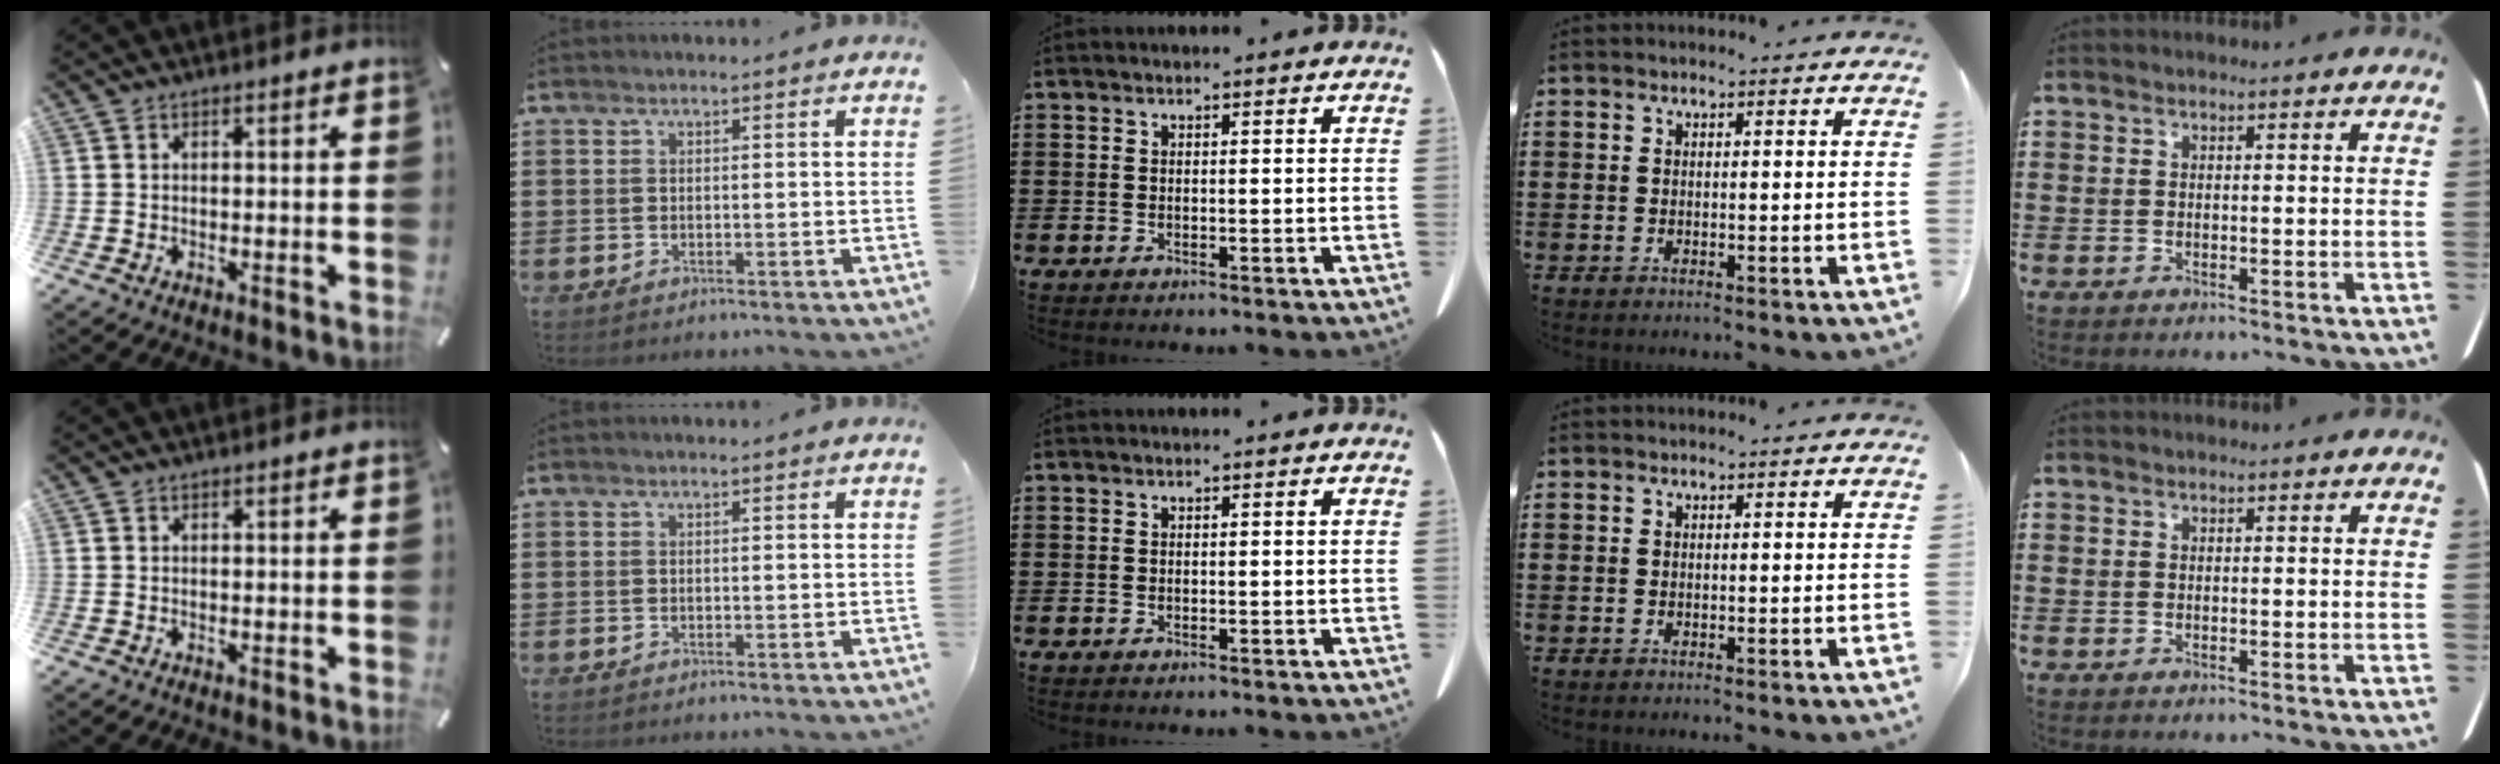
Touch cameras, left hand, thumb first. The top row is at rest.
{}